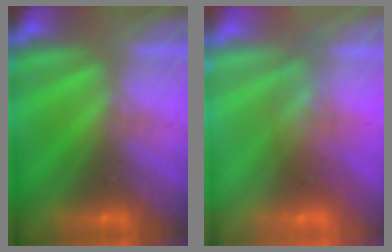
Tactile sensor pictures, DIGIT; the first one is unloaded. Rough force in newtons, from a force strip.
{"total": 2.7}